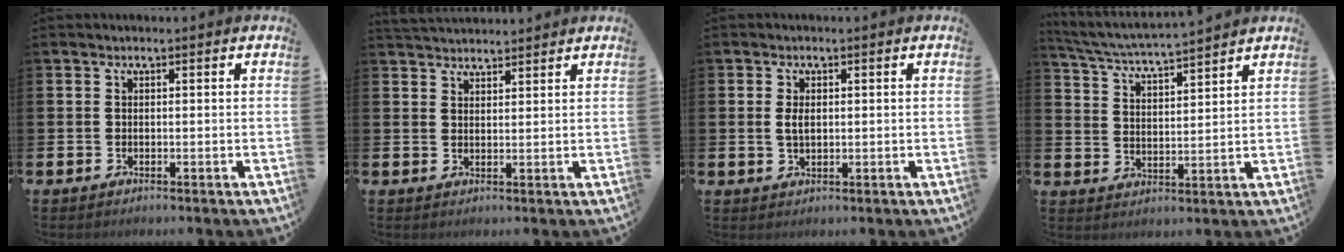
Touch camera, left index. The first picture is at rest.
{"total": 3.0, "force": [3.0, 0.6, 0.0], "torque": [-0.004, -0.012, 0.055]}
{"total": 2.0, "force": [0.4, 1.1, 1.6], "torque": [-0.023, 0.001, 0.003]}
{"total": 4.6, "force": [4.5, -0.2, 0.9], "torque": [-0.038, -0.036, 0.075]}